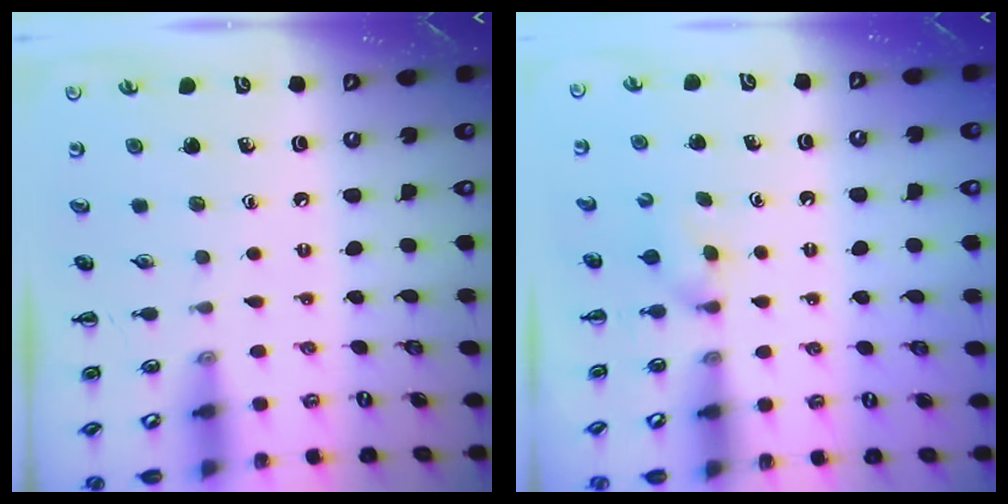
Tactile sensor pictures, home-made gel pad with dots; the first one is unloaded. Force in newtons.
{"total": 2.3, "press": 2.1, "slide": 0.9}